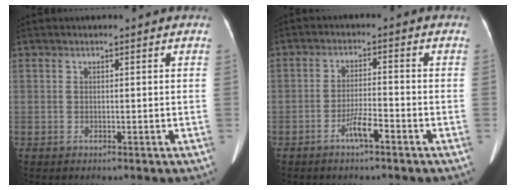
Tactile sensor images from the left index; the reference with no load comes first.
{"total": 3.9, "force": [-2.6, 0.3, 2.8], "torque": [-0.056, -0.003, -0.047]}